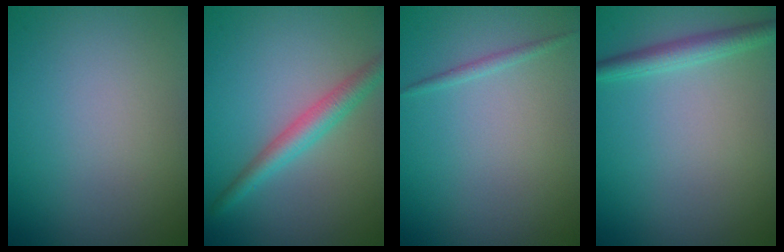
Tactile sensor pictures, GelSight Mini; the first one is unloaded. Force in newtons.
{"total": 3.1, "press": 3.1, "slide": 0.1}
{"total": 0.8, "press": 0.8, "slide": 0.1}
{"total": 2.3, "press": 2.3, "slide": 0.1}